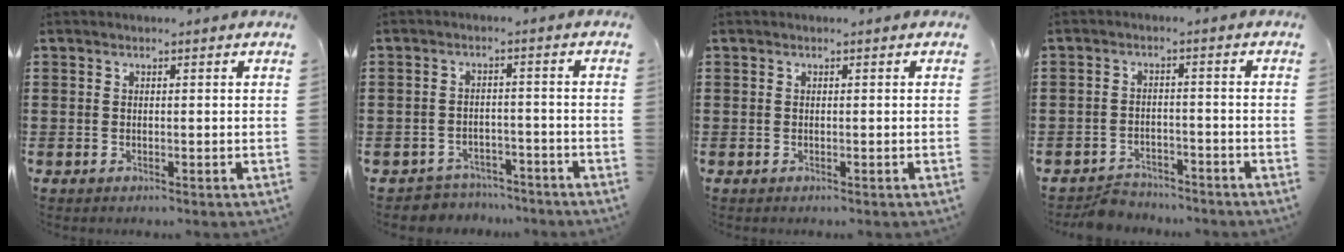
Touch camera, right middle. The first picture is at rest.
{"total": 3.6, "force": [-3.5, 0.8, -0.3], "torque": [-0.004, 0.001, -0.077]}
{"total": 0.0}
{"total": 3.2, "force": [-3.2, 0.7, 0.0], "torque": [-0.008, 0.002, -0.066]}